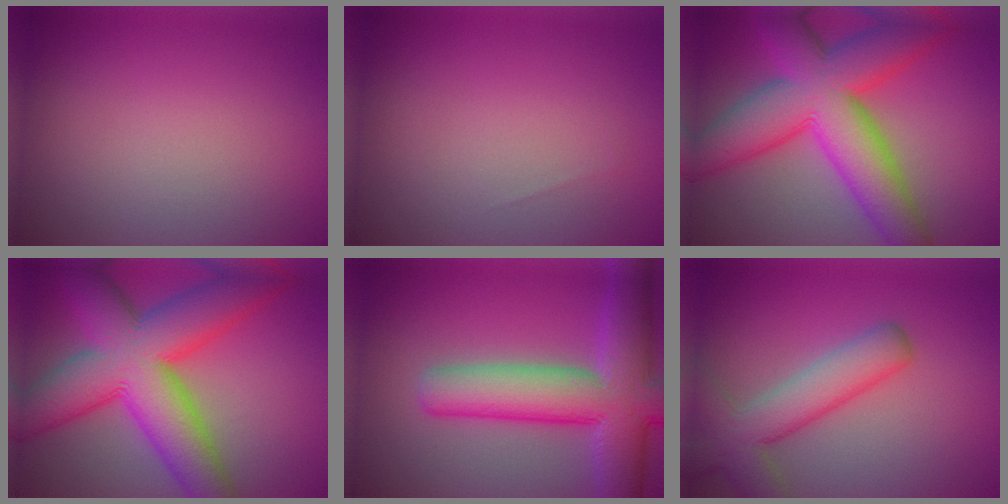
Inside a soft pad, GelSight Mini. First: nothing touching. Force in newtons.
{"total": 0.0}
{"total": 12.6, "press": 12.6, "slide": 0.2}
{"total": 13.8, "press": 13.8, "slide": 0.3}
{"total": 10.5, "press": 10.5, "slide": 0.6}
{"total": 6.1, "press": 6.1, "slide": 0.4}